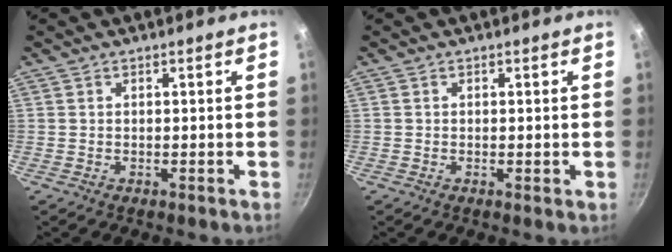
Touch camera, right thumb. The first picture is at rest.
{"total": 0.5, "force": [0.0, 0.1, 0.5], "torque": [-0.007, -0.001, -0.002]}